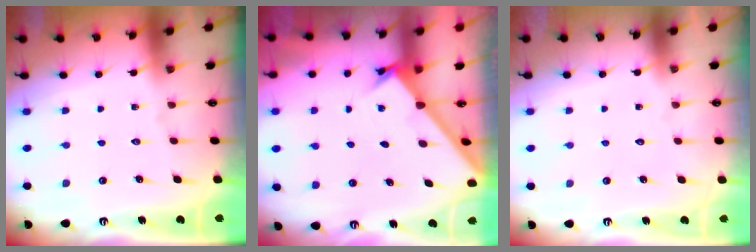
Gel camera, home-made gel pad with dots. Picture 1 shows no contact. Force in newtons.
{"total": 1.8, "press": 1.8, "slide": 0.1}
{"total": 1.7, "press": 1.7, "slide": 0.1}